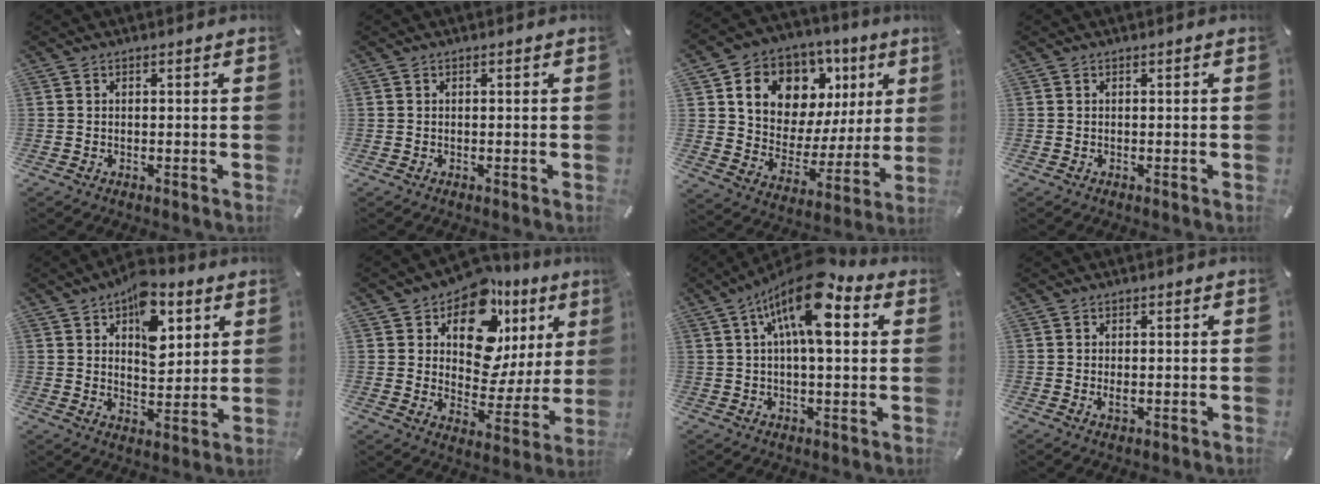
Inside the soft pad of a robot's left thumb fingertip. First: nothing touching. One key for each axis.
{"total": 0.0}
{"total": 13.1, "fx": 6.9, "fy": 10.0, "fz": 5.0, "tx": -0.084, "ty": -0.053, "tz": 0.127}
{"total": 0.0}
{"total": 12.2, "fx": 6.3, "fy": 7.2, "fz": 7.6, "tx": -0.100, "ty": -0.023, "tz": 0.107}
{"total": 15.8, "fx": 9.1, "fy": 9.9, "fz": 8.2, "tx": -0.116, "ty": -0.075, "tz": 0.159}
{"total": 14.8, "fx": 6.1, "fy": 5.8, "fz": 12.2, "tx": -0.204, "ty": -0.019, "tz": 0.099}
{"total": 1.5, "fx": 0.0, "fy": 0.8, "fz": 1.3, "tx": -0.027, "ty": 0.000, "tz": 0.000}